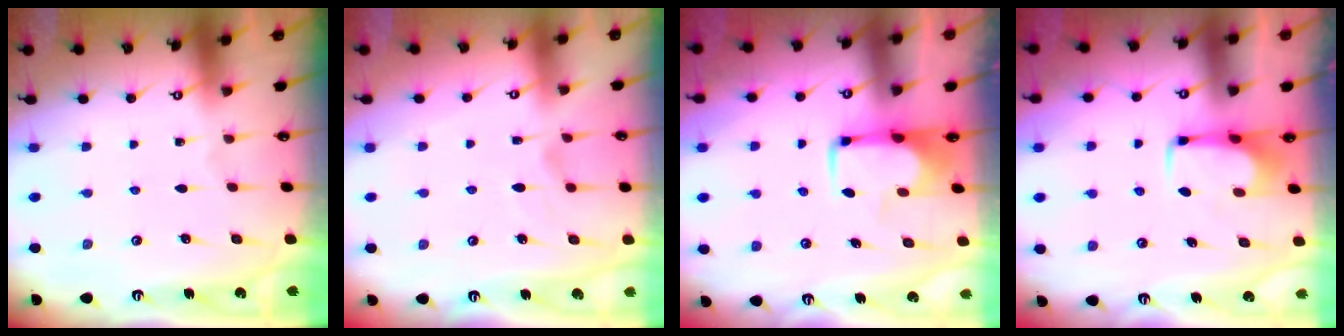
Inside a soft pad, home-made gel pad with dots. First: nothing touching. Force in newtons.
{"total": 1.7, "press": 1.2, "slide": 1.2}
{"total": 1.7, "press": 1.6, "slide": 0.4}
{"total": 1.7, "press": 1.6, "slide": 0.5}